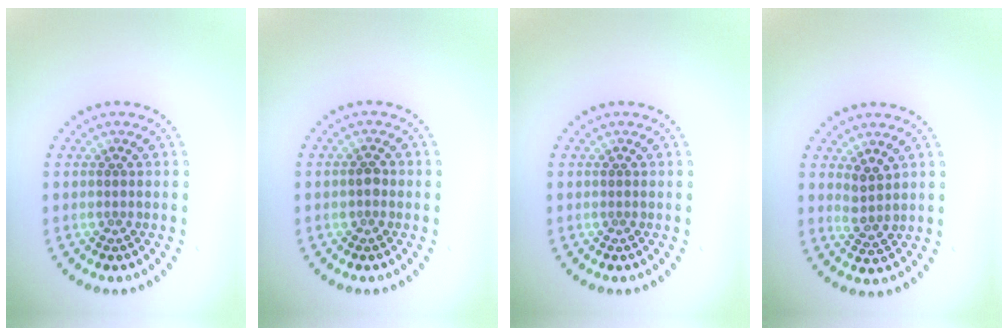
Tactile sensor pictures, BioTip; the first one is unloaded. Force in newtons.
{"total": 0.9, "press": 0.9, "slide": 0.1}
{"total": 0.0}
{"total": 1.9, "press": 1.6, "slide": 1.0}